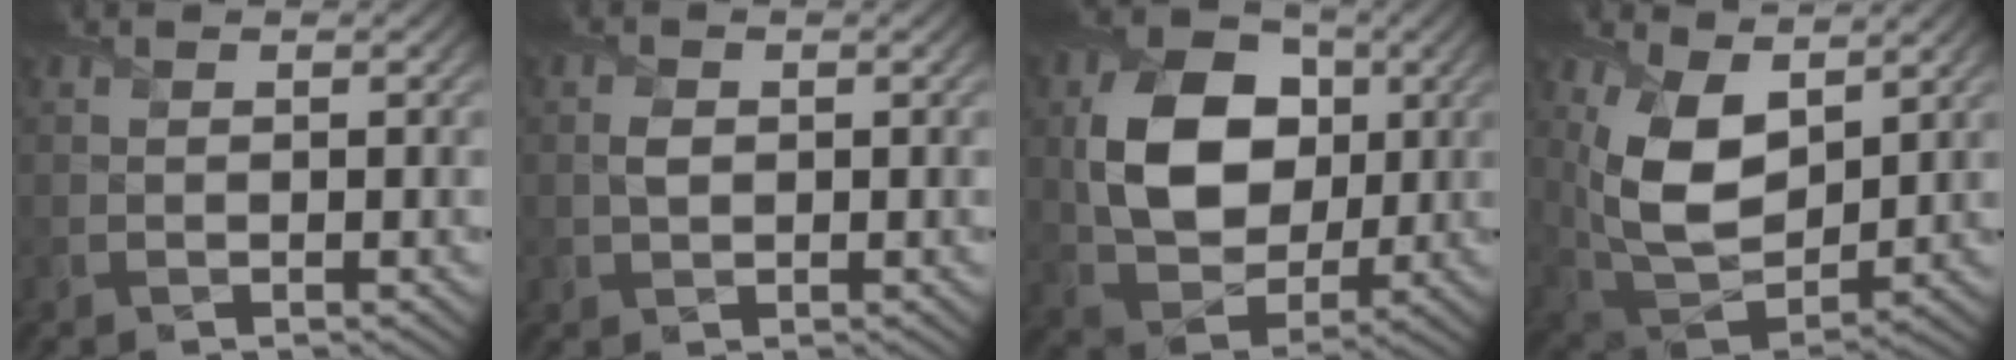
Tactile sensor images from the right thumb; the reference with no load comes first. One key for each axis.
{"total": 1.7, "fx": 0.1, "fy": 1.3, "fz": 1.1, "tx": -0.029, "ty": 0.001, "tz": 0.002}
{"total": 11.8, "fx": 1.8, "fy": 8.8, "fz": 7.7, "tx": -0.161, "ty": -0.001, "tz": 0.035}
{"total": 10.9, "fx": 4.3, "fy": 6.3, "fz": 7.8, "tx": -0.181, "ty": -0.011, "tz": 0.083}